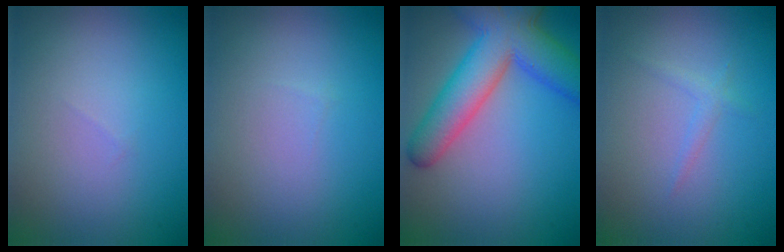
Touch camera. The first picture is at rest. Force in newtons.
{"total": 0.0}
{"total": 9.3, "press": 9.3, "slide": 0.5}
{"total": 0.9, "press": 0.9, "slide": 0.1}